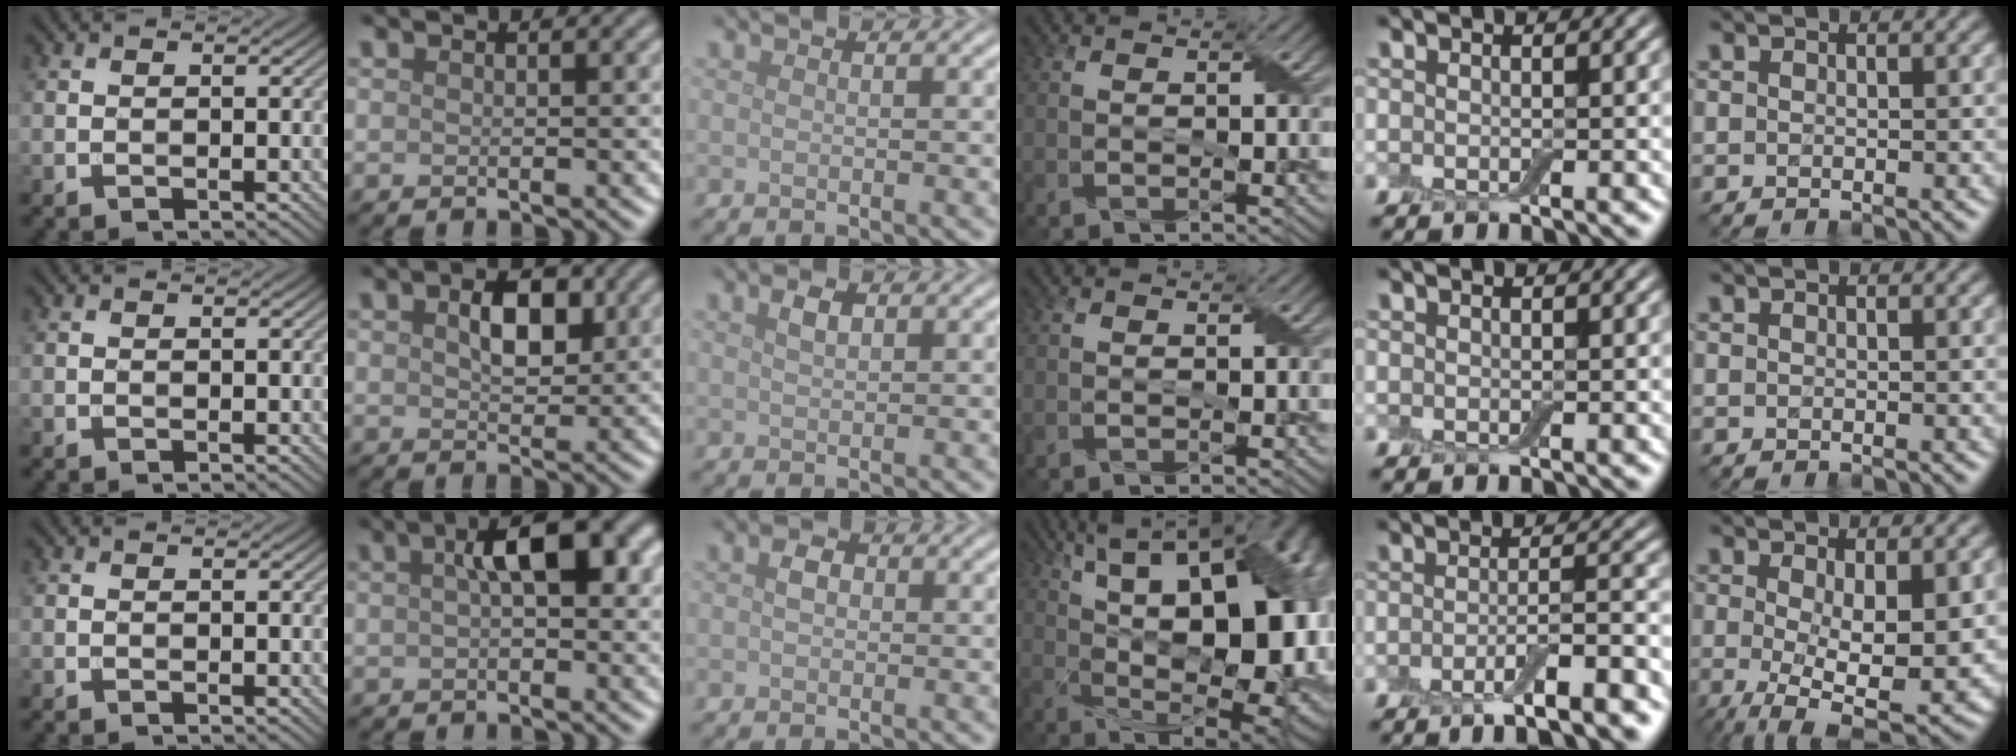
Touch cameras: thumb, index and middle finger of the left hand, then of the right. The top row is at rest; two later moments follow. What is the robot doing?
{"motion": "wrap", "object": "adhesive wrap"}